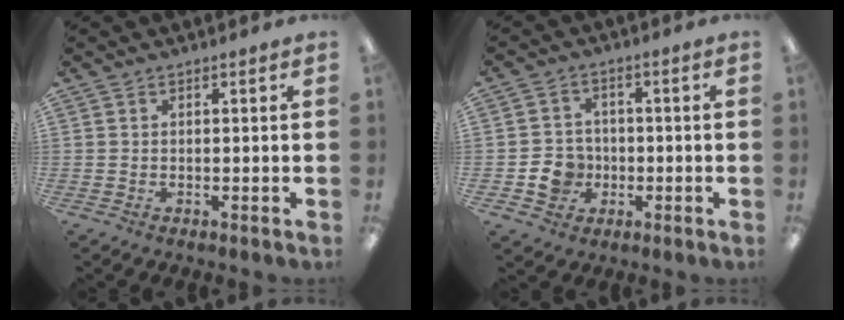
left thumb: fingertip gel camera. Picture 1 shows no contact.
{"total": 7.0, "force": [-2.2, 6.1, 2.8], "torque": [-0.053, 0.016, -0.034]}